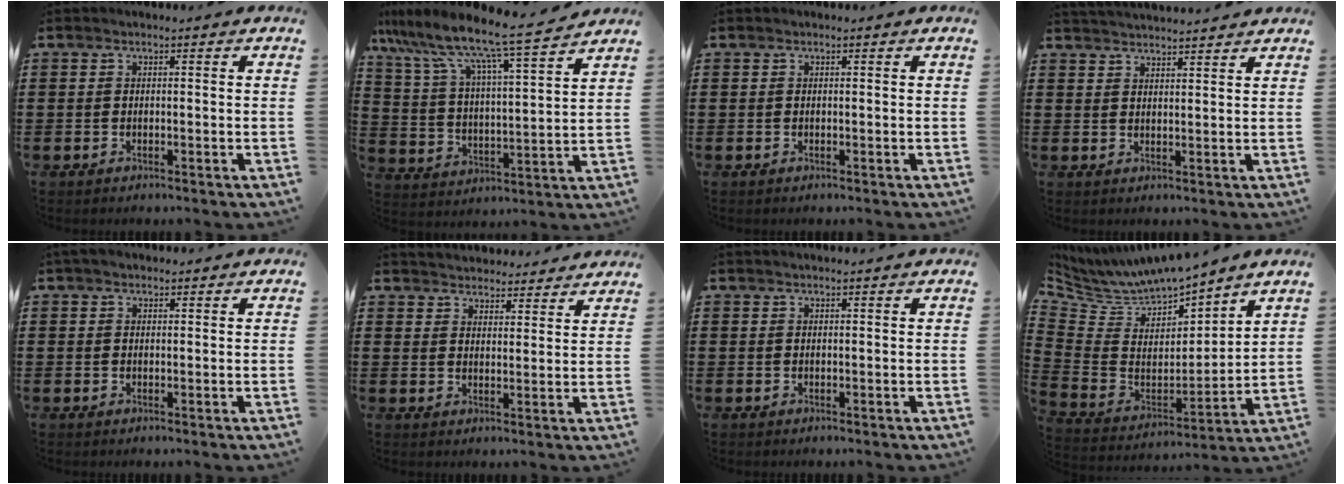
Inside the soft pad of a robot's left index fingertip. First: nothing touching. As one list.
[{"total": 8.9, "force": [7.7, 0.1, 4.4], "torque": [-0.118, -0.054, 0.124]}, {"total": 0.0}, {"total": 2.5, "force": [2.5, -0.3, 0.0], "torque": [-0.006, -0.007, 0.048]}, {"total": 1.4, "force": [1.1, 0.7, 0.4], "torque": [-0.010, 0.005, 0.022]}, {"total": 3.4, "force": [3.4, 0.0, -0.5], "torque": [-0.003, -0.016, 0.061]}, {"total": 0.7, "force": [0.6, -0.1, 0.2], "torque": [-0.004, -0.002, 0.013]}, {"total": 6.9, "force": [6.8, 1.1, 0.5], "torque": [-0.057, -0.058, 0.116]}]